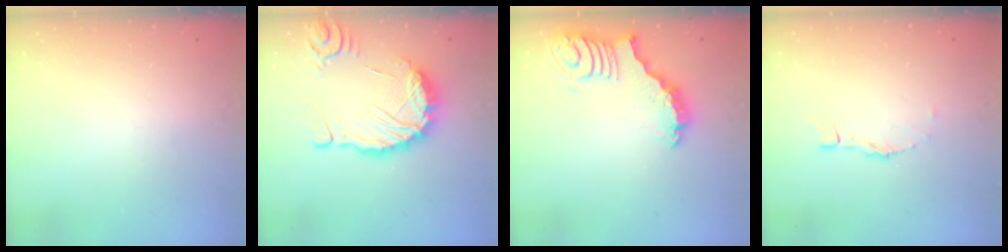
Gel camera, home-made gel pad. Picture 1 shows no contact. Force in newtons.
{"total": 11.8, "press": 11.7, "slide": 1.3}
{"total": 3.0, "press": 3.0, "slide": 0.5}
{"total": 3.6, "press": 3.6, "slide": 0.2}